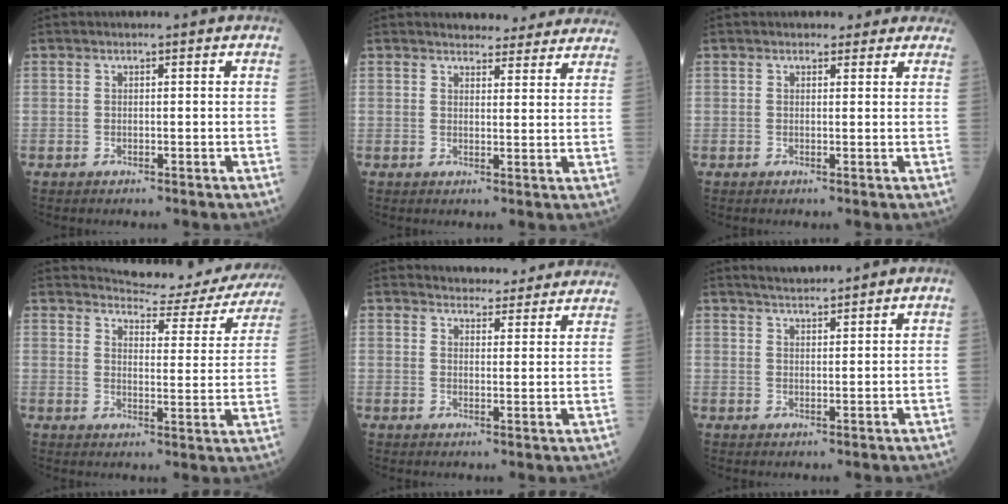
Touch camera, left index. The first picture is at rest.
{"total": 11.1, "force": [10.4, 2.9, 2.2], "torque": [-0.001, 0.003, 0.106]}
{"total": 3.1, "force": [2.6, 1.6, 0.4], "torque": [0.008, 0.005, 0.019]}
{"total": 15.8, "force": [15.3, 2.7, 2.8], "torque": [-0.018, -0.052, 0.164]}
{"total": 10.7, "force": [10.3, 2.3, 1.7], "torque": [-0.002, 0.005, 0.108]}
{"total": 3.0, "force": [2.9, -0.2, 0.8], "torque": [-0.017, 0.009, 0.055]}